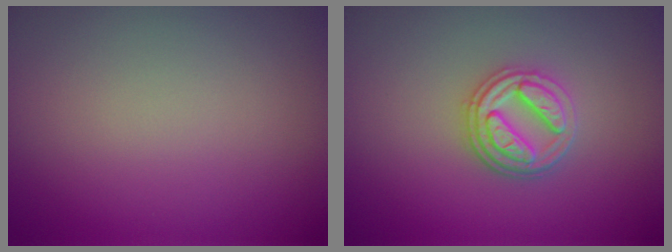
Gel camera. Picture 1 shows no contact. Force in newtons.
{"total": 3.5, "press": 3.0, "slide": 1.8}